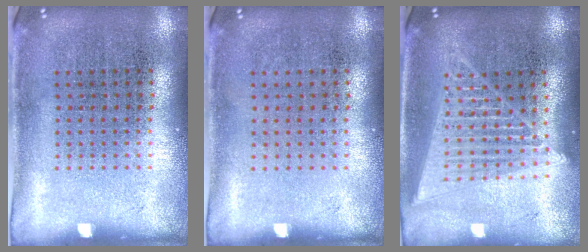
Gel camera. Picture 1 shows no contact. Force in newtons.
{"total": 0.0}
{"total": 1.8, "press": 1.6, "slide": 0.8}